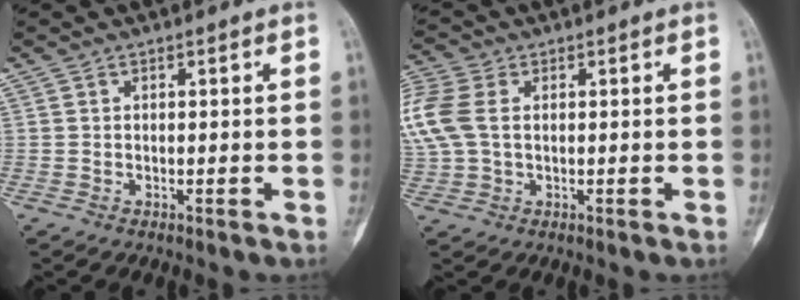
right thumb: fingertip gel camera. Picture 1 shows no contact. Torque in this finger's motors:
{"motor_torque": [0.72, 1.28, 1.01, 0.16, 0.12]}